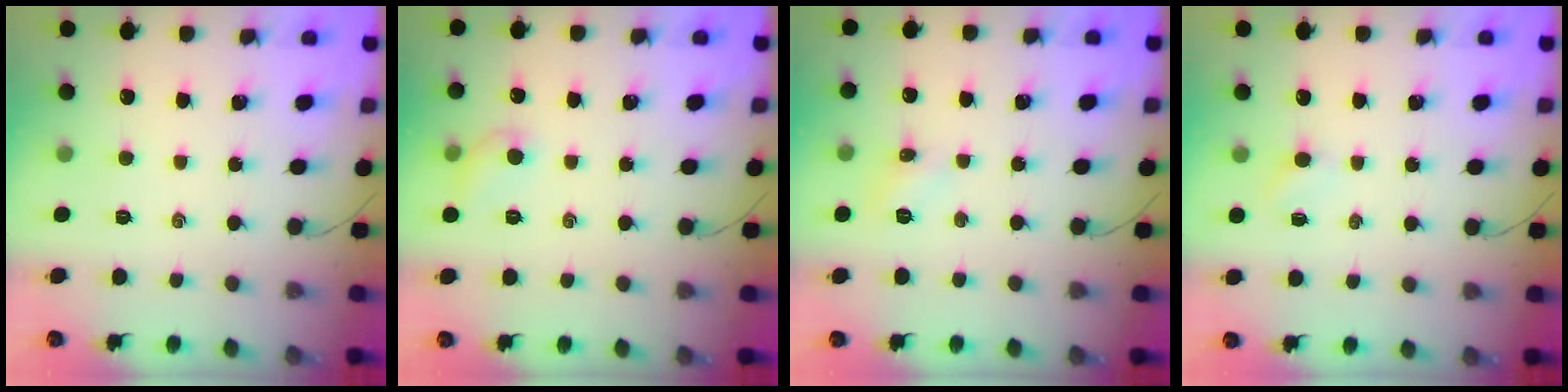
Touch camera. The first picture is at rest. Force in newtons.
{"total": 6.5, "press": 6.4, "slide": 1.2}
{"total": 6.8, "press": 6.4, "slide": 2.1}
{"total": 1.6, "press": 1.5, "slide": 0.6}